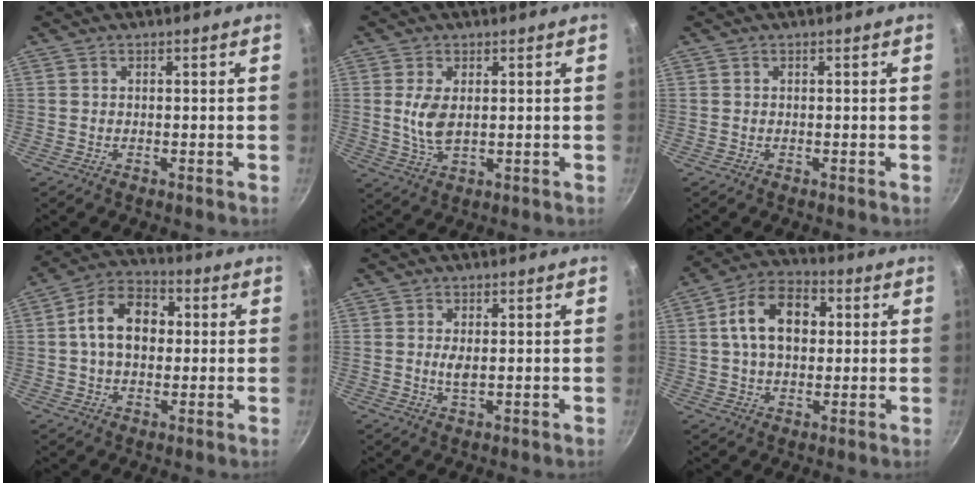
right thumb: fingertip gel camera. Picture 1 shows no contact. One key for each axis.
{"total": 5.5, "fx": 0.8, "fy": 2.9, "fz": 4.6, "tx": -0.090, "ty": -0.010, "tz": 0.019}
{"total": 0.0}
{"total": 11.9, "fx": 1.2, "fy": 8.4, "fz": 8.3, "tx": -0.106, "ty": 0.025, "tz": 0.003}
{"total": 2.2, "fx": 0.3, "fy": 0.9, "fz": 2.0, "tx": -0.041, "ty": -0.004, "tz": 0.008}
{"total": 12.8, "fx": 2.2, "fy": 8.6, "fz": 9.2, "tx": -0.126, "ty": 0.020, "tz": 0.022}